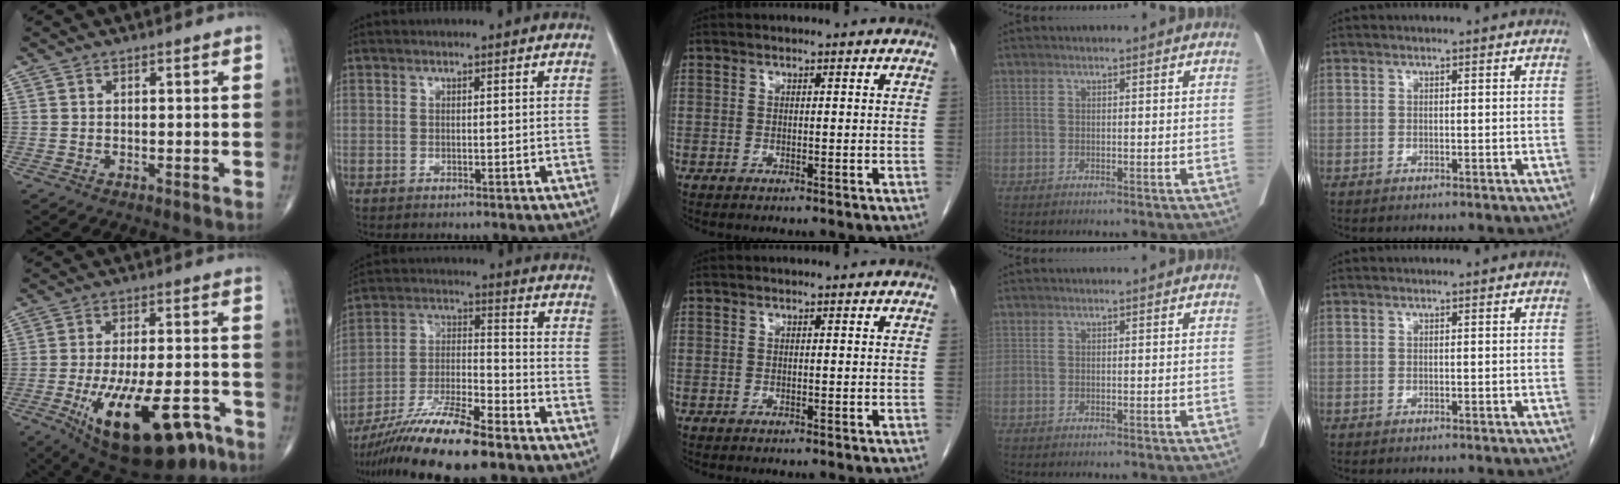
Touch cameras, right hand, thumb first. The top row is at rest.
{"thumb": {"total": 22.4, "force": [-11.0, 9.1, 17.3], "torque": [-0.258, 0.028, -0.155]}, "index": {"total": 16.1, "force": [-12.1, 1.8, 10.6], "torque": [-0.212, -0.026, -0.219]}}